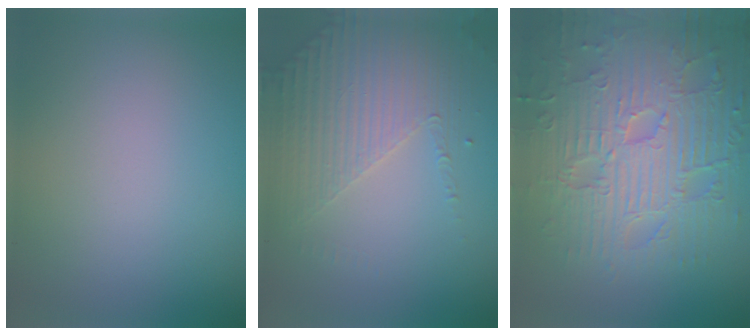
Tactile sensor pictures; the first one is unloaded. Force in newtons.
{"total": 4.3, "press": 3.2, "slide": 2.9}
{"total": 9.3, "press": 6.8, "slide": 6.3}